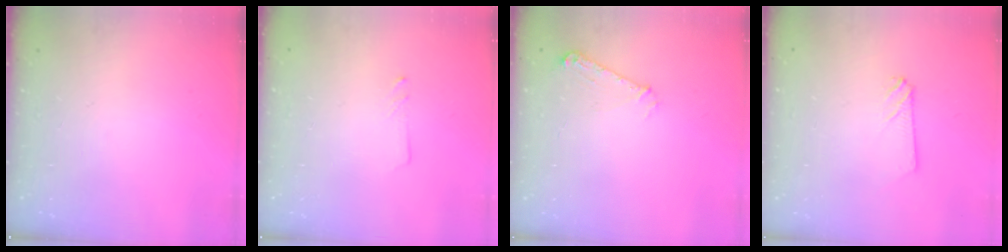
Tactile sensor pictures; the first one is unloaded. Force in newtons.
{"total": 1.3, "press": 1.2, "slide": 0.1}
{"total": 6.1, "press": 6.1, "slide": 0.6}
{"total": 2.7, "press": 2.7, "slide": 0.3}